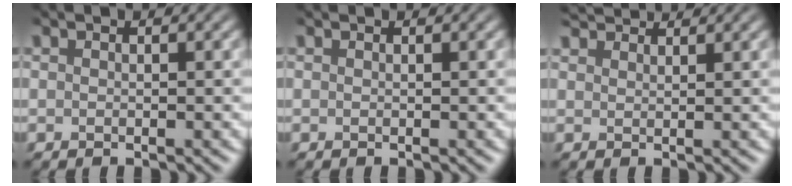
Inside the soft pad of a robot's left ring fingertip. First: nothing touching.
{"total": 0.0}
{"total": 3.4, "force": [3.3, 0.4, 0.8], "torque": [-0.019, 0.006, 0.048]}